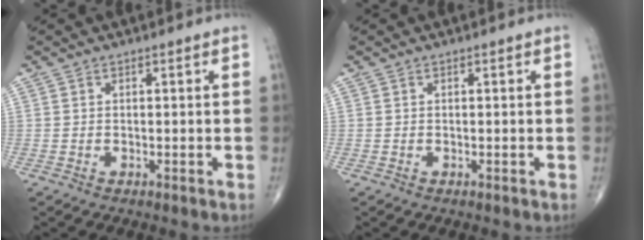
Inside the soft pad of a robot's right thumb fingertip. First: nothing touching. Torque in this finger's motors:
{"motor_torque": [0.00, 0.00, 0.08, 0.08, 0.01]}